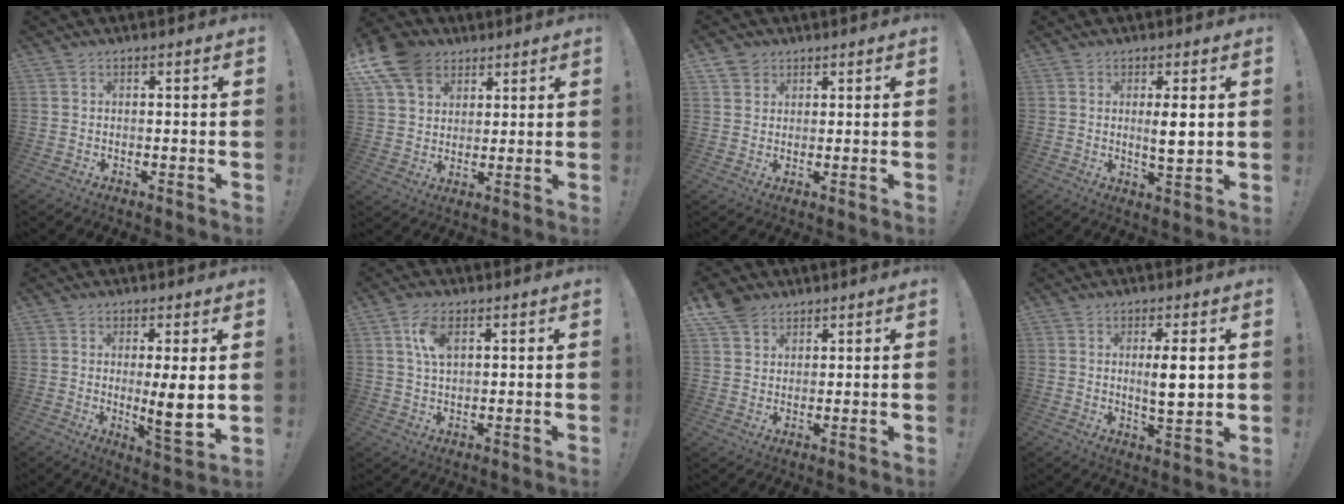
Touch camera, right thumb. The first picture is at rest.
{"total": 12.7, "force": [7.0, 9.0, 5.5], "torque": [-0.098, -0.038, 0.139]}
{"total": 3.2, "force": [2.1, 2.4, 0.1], "torque": [0.003, -0.009, 0.037]}
{"total": 5.1, "force": [0.9, 0.6, 5.0], "torque": [-0.076, -0.013, 0.009]}
{"total": 9.1, "force": [0.8, 1.1, 9.0], "torque": [-0.121, -0.021, 0.012]}
{"total": 6.5, "force": [2.5, 3.1, 5.1], "torque": [-0.090, 0.000, 0.045]}
{"total": 6.0, "force": [4.4, 3.7, 1.6], "torque": [-0.034, -0.021, 0.087]}
{"total": 6.5, "force": [1.1, 0.8, 6.3], "torque": [-0.100, -0.010, 0.013]}